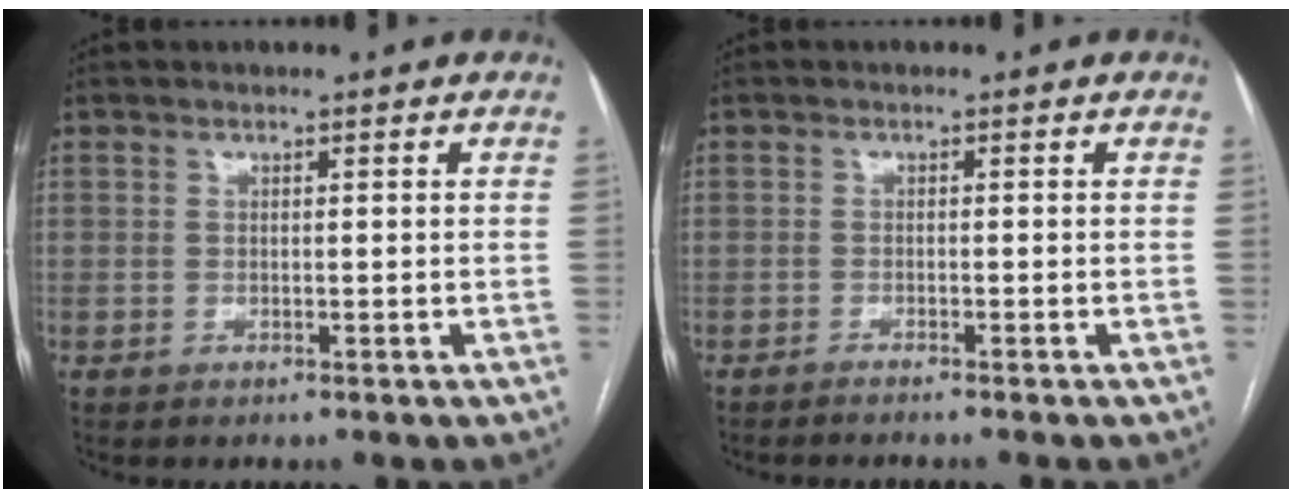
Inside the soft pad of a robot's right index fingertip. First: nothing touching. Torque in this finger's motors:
{"motor_torque": [-0.13, -0.13, -0.06, -0.01]}